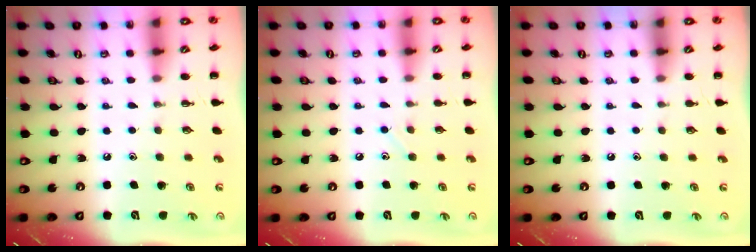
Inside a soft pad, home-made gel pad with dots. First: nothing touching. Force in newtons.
{"total": 4.0, "press": 3.8, "slide": 1.2}
{"total": 0.0}